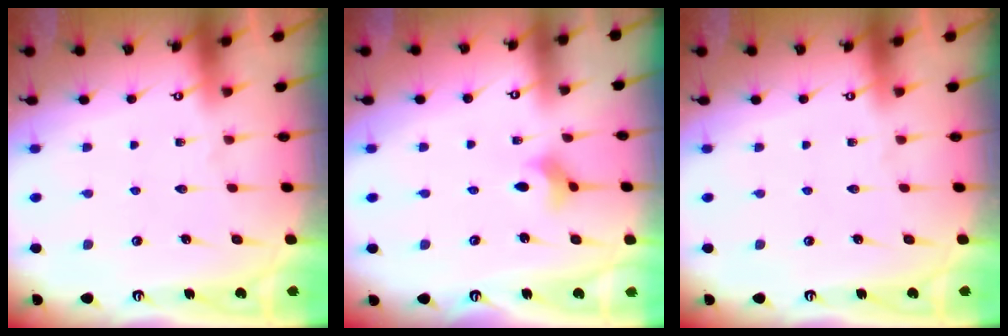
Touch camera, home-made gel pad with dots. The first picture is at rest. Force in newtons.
{"total": 2.7, "press": 2.6, "slide": 0.6}
{"total": 0.0}